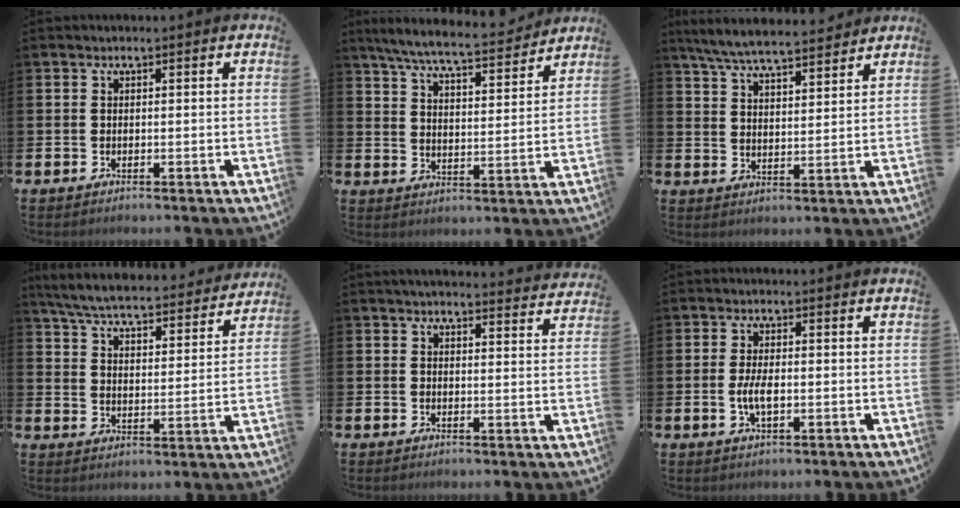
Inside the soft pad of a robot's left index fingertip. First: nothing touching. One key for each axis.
{"total": 7.6, "fx": 7.1, "fy": 0.7, "fz": 2.7, "tx": -0.072, "ty": -0.048, "tz": 0.122}
{"total": 6.7, "fx": 6.4, "fy": 0.7, "fz": 1.9, "tx": -0.061, "ty": -0.032, "tz": 0.115}
{"total": 6.6, "fx": 6.3, "fy": 0.7, "fz": 2.0, "tx": -0.069, "ty": -0.046, "tz": 0.106}
{"total": 3.7, "fx": 3.7, "fy": 0.1, "fz": 0.5, "tx": -0.005, "ty": -0.022, "tz": 0.063}
{"total": 3.7, "fx": -0.5, "fy": 1.6, "fz": 3.3, "tx": -0.065, "ty": -0.001, "tz": -0.012}